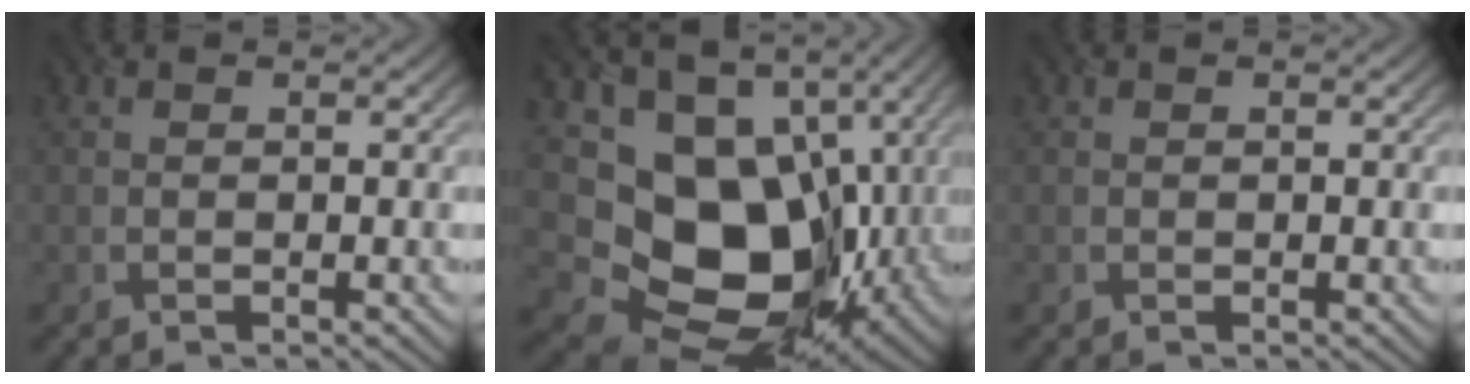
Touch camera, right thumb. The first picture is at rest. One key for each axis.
{"total": 15.7, "fx": -0.6, "fy": 11.8, "fz": 10.4, "tx": -0.177, "ty": -0.039, "tz": -0.005}
{"total": 0.0}